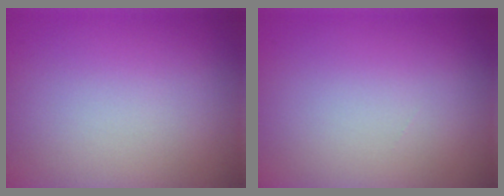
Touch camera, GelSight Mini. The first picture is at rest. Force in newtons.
{"total": 0.0}